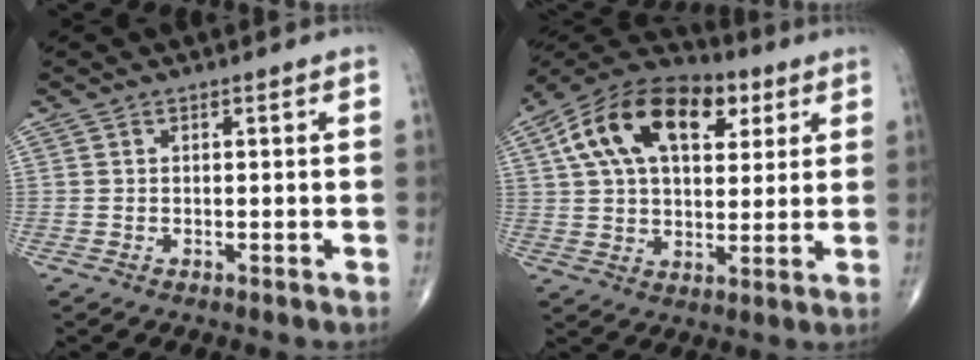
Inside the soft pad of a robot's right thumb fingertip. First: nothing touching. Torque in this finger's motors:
{"motor_torque": [0.86, 1.06, 0.61, 0.23, 0.38]}